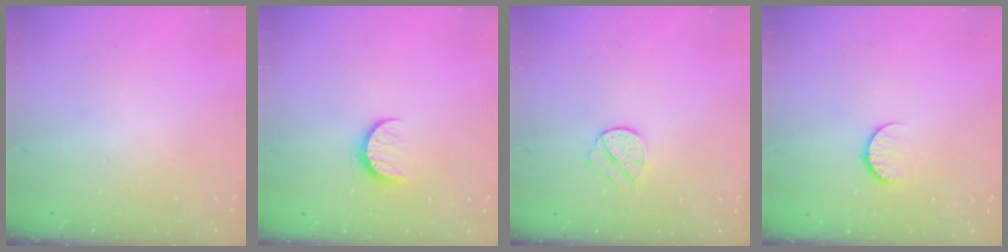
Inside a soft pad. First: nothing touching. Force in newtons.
{"total": 7.3, "press": 7.3, "slide": 0.4}
{"total": 7.3, "press": 7.2, "slide": 0.6}
{"total": 7.8, "press": 7.7, "slide": 0.7}